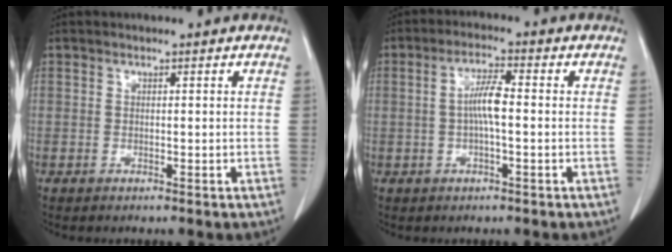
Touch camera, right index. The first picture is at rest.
{"total": 5.0, "force": [-0.1, 0.8, 5.0], "torque": [-0.097, 0.009, -0.003]}